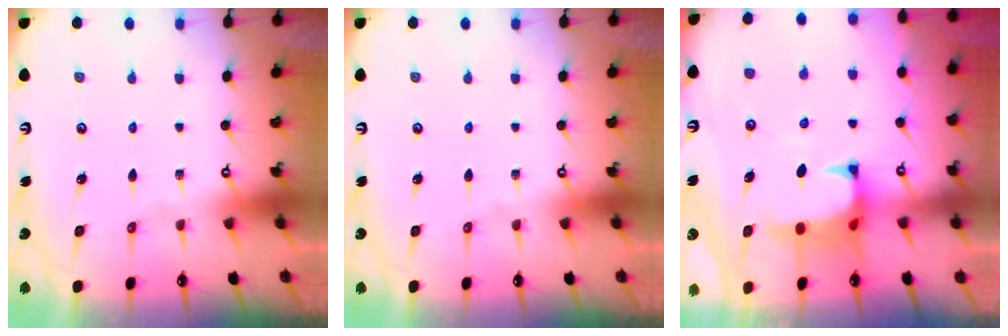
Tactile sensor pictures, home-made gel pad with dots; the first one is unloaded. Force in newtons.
{"total": 0.0}
{"total": 1.4, "press": 0.9, "slide": 1.0}